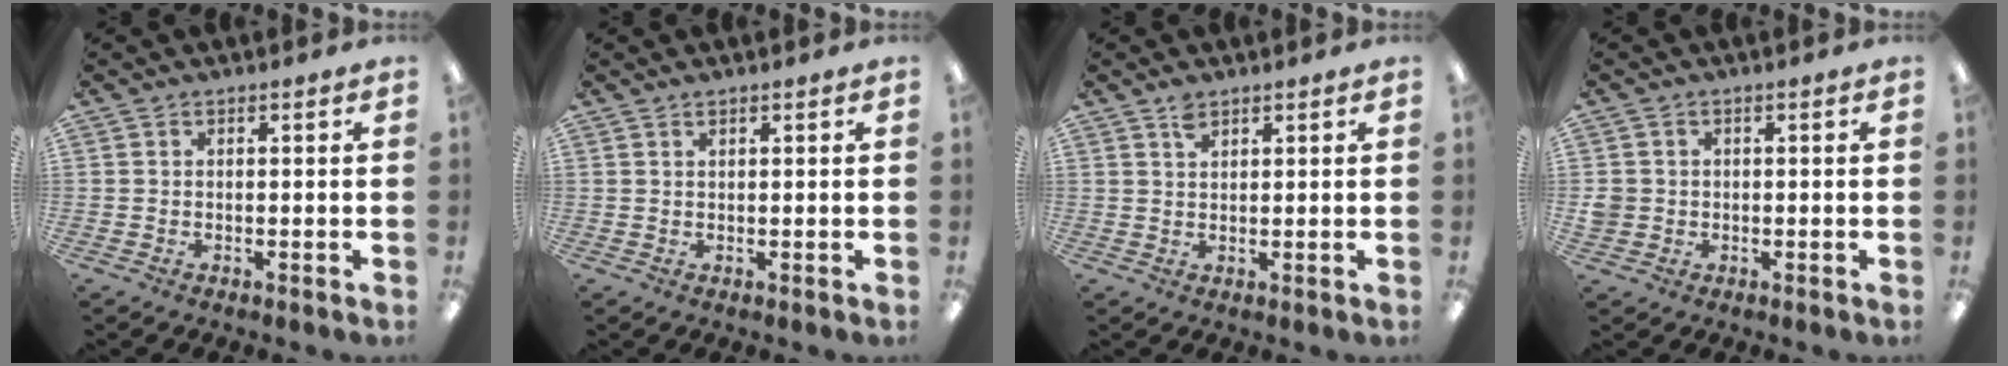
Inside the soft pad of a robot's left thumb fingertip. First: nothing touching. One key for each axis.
{"total": 0.8, "fx": 0.7, "fy": 0.3, "fz": 0.4, "tx": -0.008, "ty": 0.000, "tz": 0.012}
{"total": 2.5, "fx": 1.9, "fy": 1.2, "fz": 1.1, "tx": -0.027, "ty": -0.003, "tz": 0.037}
{"total": 2.7, "fx": -0.1, "fy": 2.7, "fz": 0.5, "tx": -0.012, "ty": 0.004, "tz": -0.001}